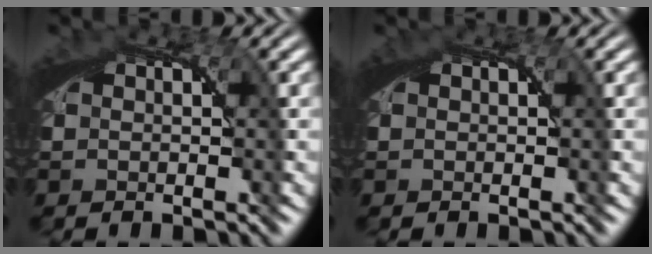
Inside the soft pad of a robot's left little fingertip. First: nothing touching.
{"total": 0.0}